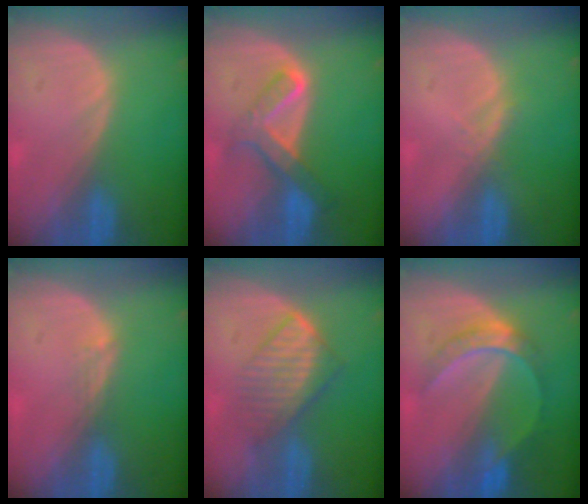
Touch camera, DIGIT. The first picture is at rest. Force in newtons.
{"total": 6.1, "press": 5.8, "slide": 1.8}
{"total": 1.5, "press": 1.3, "slide": 0.8}
{"total": 1.5, "press": 1.0, "slide": 1.0}
{"total": 6.3, "press": 6.1, "slide": 1.2}
{"total": 5.8, "press": 5.6, "slide": 1.2}